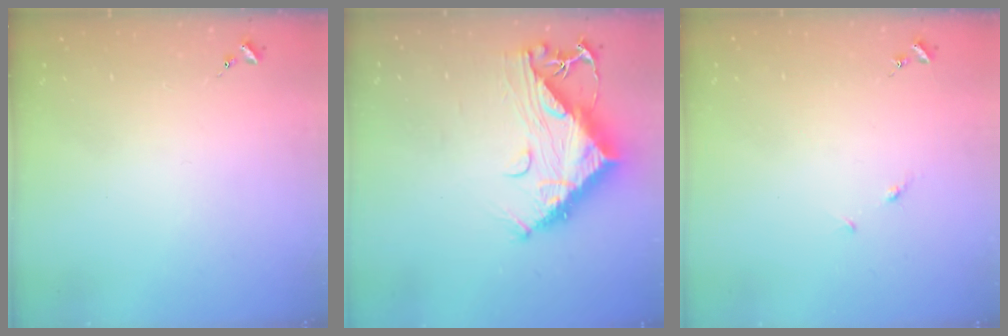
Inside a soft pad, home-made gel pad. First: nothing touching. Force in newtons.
{"total": 14.1, "press": 14.0, "slide": 1.3}
{"total": 3.4, "press": 3.4, "slide": 0.4}